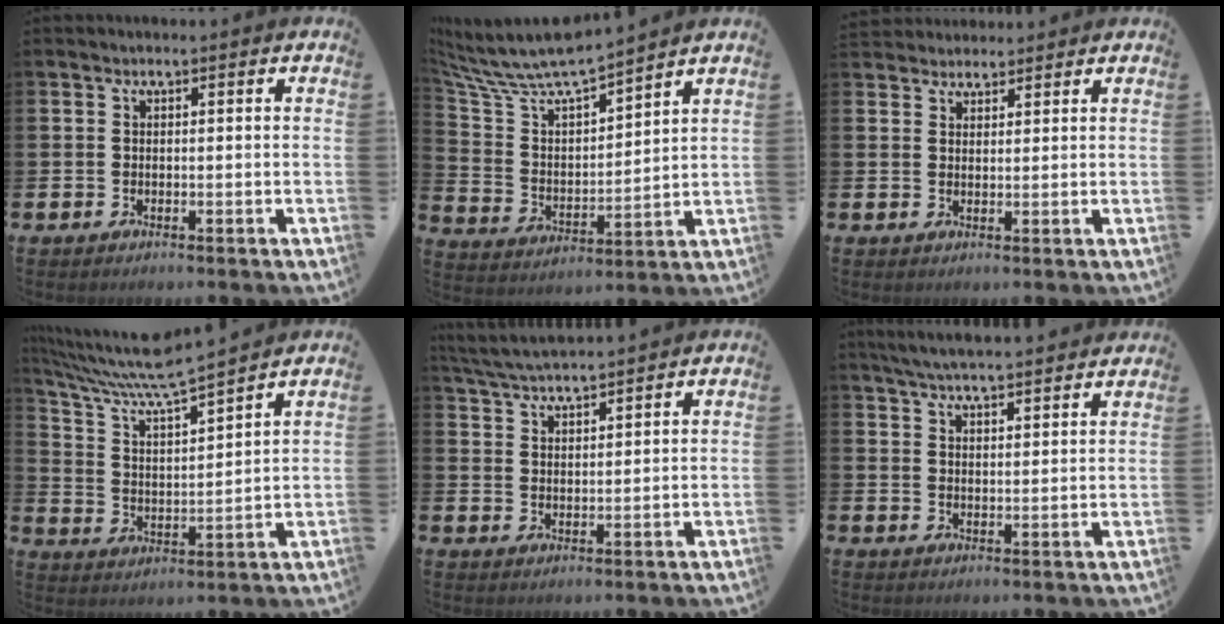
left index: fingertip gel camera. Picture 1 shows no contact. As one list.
[{"total": 9.1, "force": [8.6, 1.4, 2.5], "torque": [-0.093, -0.065, 0.149]}, {"total": 2.8, "force": [2.7, 0.9, -0.2], "torque": [0.001, -0.009, 0.049]}, {"total": 8.4, "force": [7.9, 0.1, 3.1], "torque": [-0.093, -0.053, 0.132]}, {"total": 4.4, "force": [4.4, 0.0, 0.6], "torque": [-0.027, -0.025, 0.078]}, {"total": 5.5, "force": [5.4, 0.0, 1.0], "torque": [-0.035, -0.028, 0.097]}]